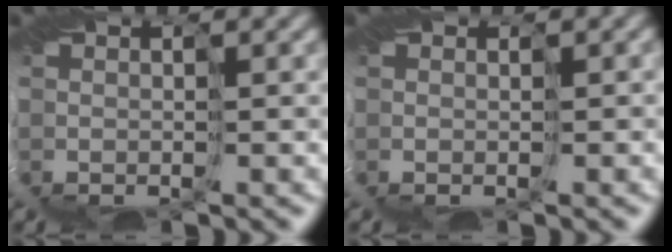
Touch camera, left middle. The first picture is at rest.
{"total": 0.0}